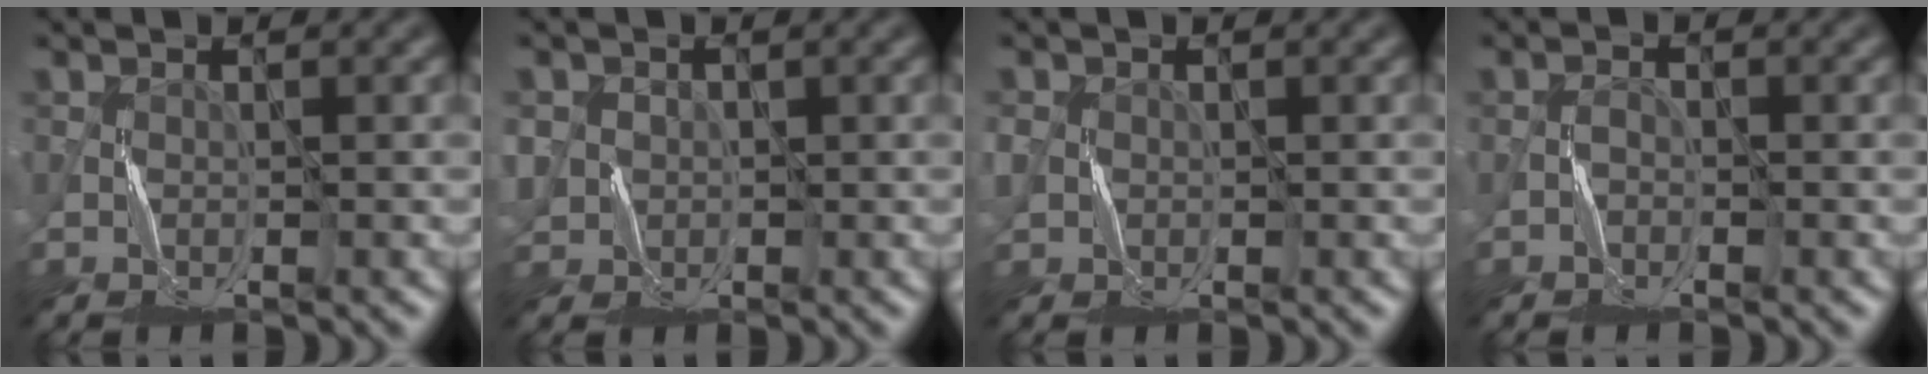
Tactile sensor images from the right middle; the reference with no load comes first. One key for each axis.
{"total": 2.5, "fx": 0.4, "fy": 2.4, "fz": 0.2, "tx": -0.014, "ty": 0.005, "tz": 0.011}
{"total": 1.3, "fx": -0.1, "fy": 1.3, "fz": 0.1, "tx": -0.007, "ty": 0.002, "tz": -0.001}
{"total": 1.0, "fx": -0.8, "fy": 0.7, "fz": 0.3, "tx": 0.000, "ty": 0.004, "tz": -0.016}